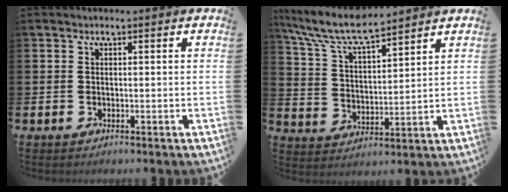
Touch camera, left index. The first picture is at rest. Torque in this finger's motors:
{"motor_torque": [1.12, -1.02, 0.28, 0.21]}